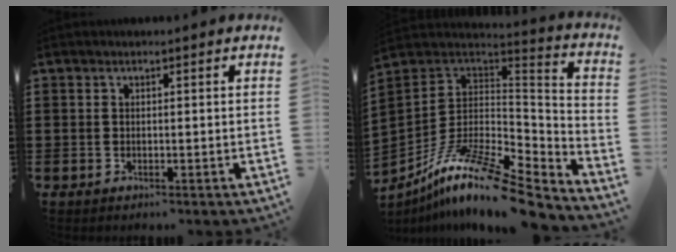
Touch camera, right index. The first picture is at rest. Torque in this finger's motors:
{"motor_torque": [-1.06, 1.08, 0.66, 0.21]}